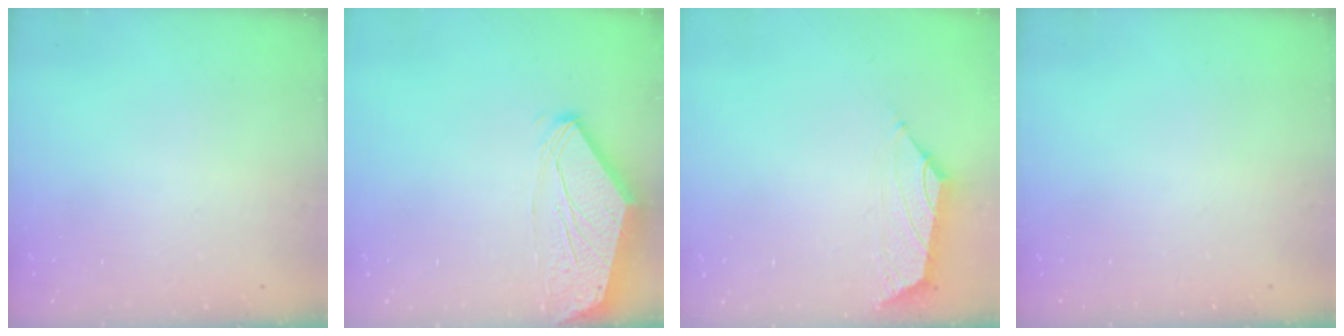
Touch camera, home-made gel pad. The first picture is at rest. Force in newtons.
{"total": 0.0}
{"total": 1.7, "press": 1.6, "slide": 0.6}
{"total": 0.0}